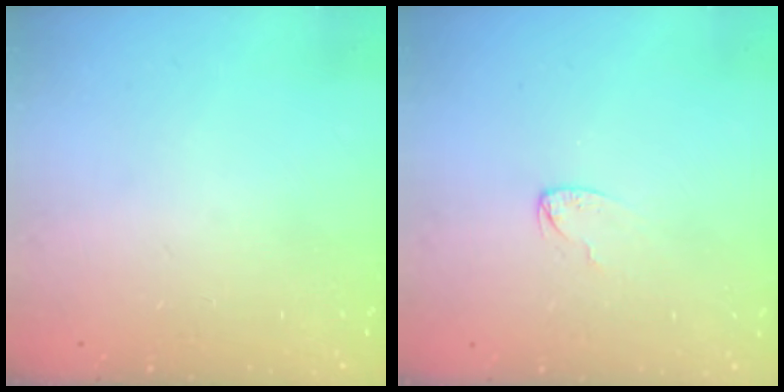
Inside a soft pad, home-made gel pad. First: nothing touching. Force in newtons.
{"total": 2.6, "press": 2.6, "slide": 0.3}